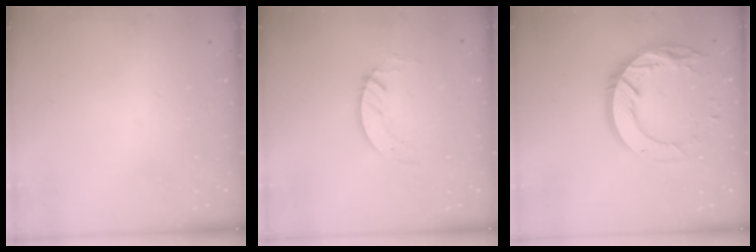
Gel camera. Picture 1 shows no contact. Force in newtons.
{"total": 3.3, "press": 3.3, "slide": 0.2}
{"total": 16.4, "press": 16.4, "slide": 1.4}